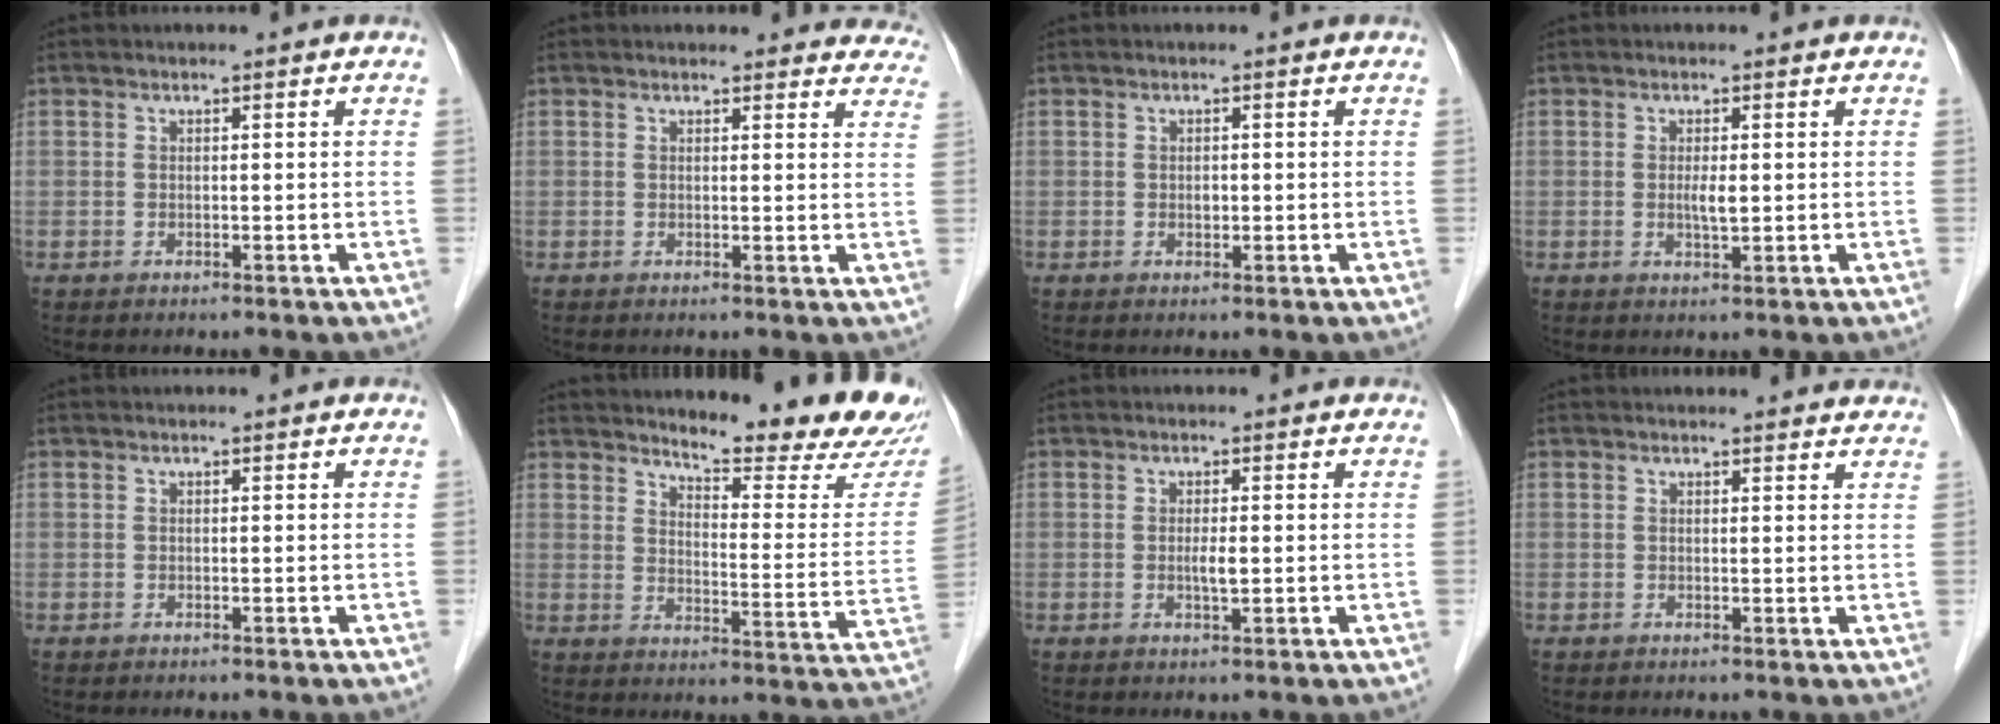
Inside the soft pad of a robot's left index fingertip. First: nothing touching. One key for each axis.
{"total": 9.6, "fx": 9.1, "fy": 3.0, "fz": 0.8, "tx": 0.038, "ty": -0.015, "tz": 0.061}
{"total": 0.9, "fx": -0.2, "fy": 0.6, "fz": 0.6, "tx": -0.010, "ty": -0.001, "tz": -0.003}
{"total": 1.9, "fx": 0.0, "fy": 0.4, "fz": 1.9, "tx": -0.039, "ty": -0.004, "tz": 0.001}
{"total": 0.0}
{"total": 16.8, "fx": 15.4, "fy": 2.0, "fz": 6.3, "tx": -0.078, "ty": -0.089, "tz": 0.179}
{"total": 1.8, "fx": -0.2, "fy": 0.3, "fz": 1.7, "tx": -0.035, "ty": -0.003, "tz": -0.003}
{"total": 5.3, "fx": 5.2, "fy": 1.0, "fz": 0.8, "tx": -0.001, "ty": 0.000, "tz": 0.040}